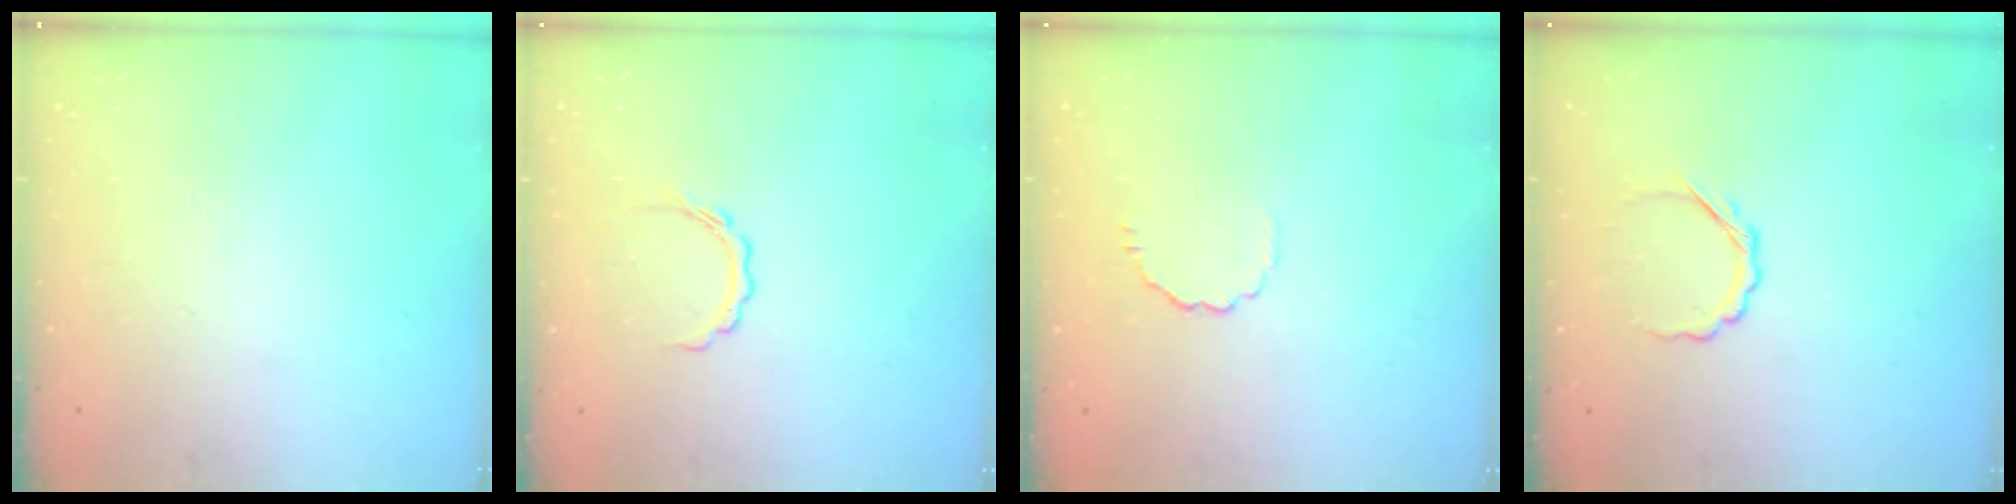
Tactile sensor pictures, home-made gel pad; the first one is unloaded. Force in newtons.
{"total": 4.3, "press": 4.3, "slide": 0.6}
{"total": 3.6, "press": 3.4, "slide": 1.1}
{"total": 4.1, "press": 3.9, "slide": 1.1}